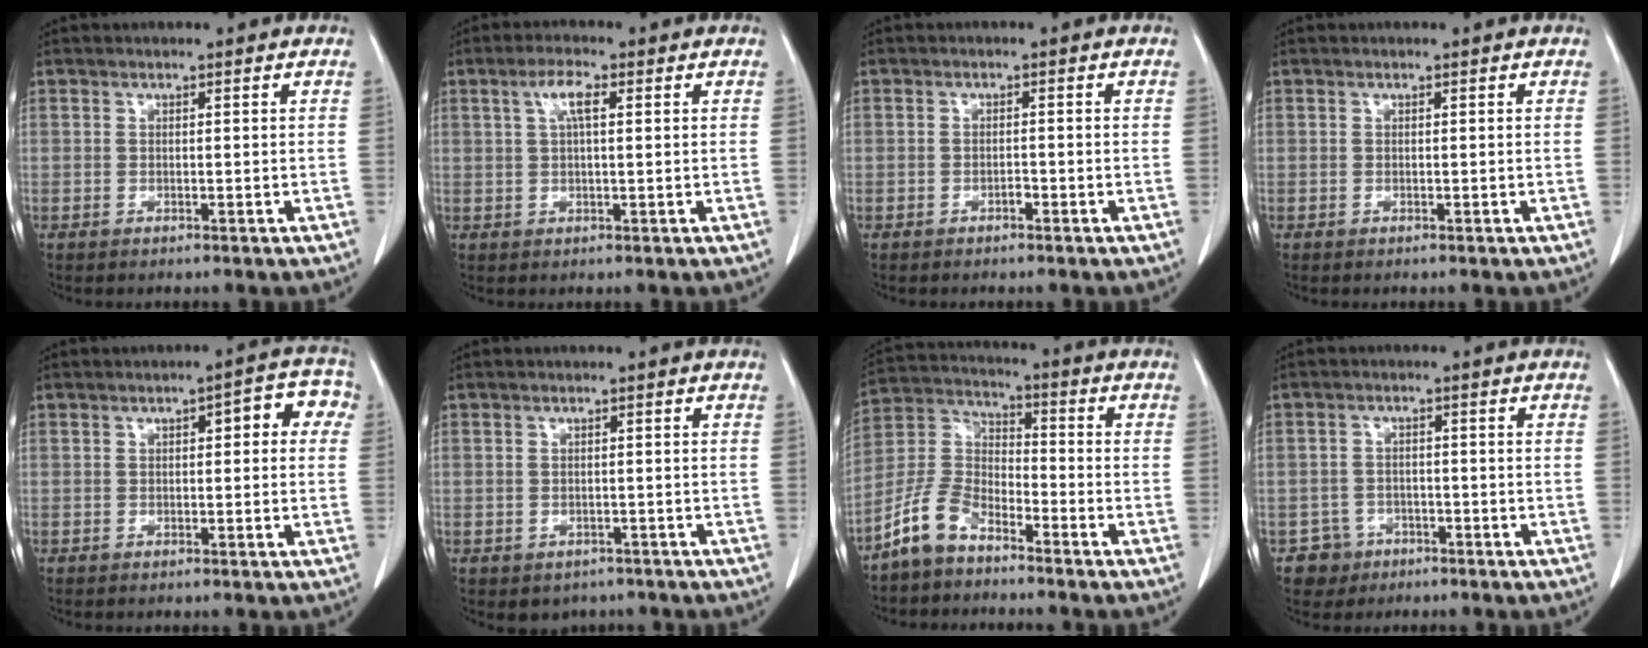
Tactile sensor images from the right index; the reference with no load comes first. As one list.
[{"total": 3.8, "force": [1.3, 0.9, 3.5], "torque": [-0.073, 0.011, 0.027]}, {"total": 0.8, "force": [-0.6, 0.4, 0.5], "torque": [-0.010, 0.001, -0.009]}, {"total": 0.0}, {"total": 5.6, "force": [1.4, 2.1, 5.1], "torque": [-0.048, 0.033, 0.008]}, {"total": 3.3, "force": [-2.3, 2.2, 0.5], "torque": [-0.002, 0.005, -0.027]}, {"total": 8.4, "force": [-6.4, 3.8, 4.1], "torque": [-0.104, 0.010, -0.135]}, {"total": 2.2, "force": [-1.2, 1.8, -0.2], "torque": [0.002, 0.010, -0.018]}]